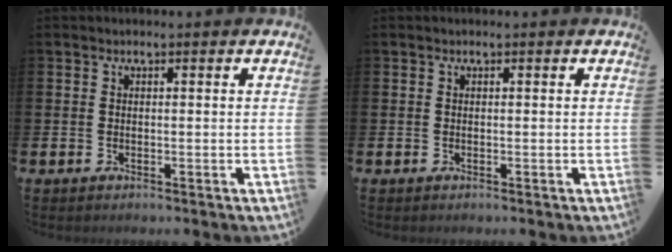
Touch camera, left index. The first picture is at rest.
{"total": 0.0}